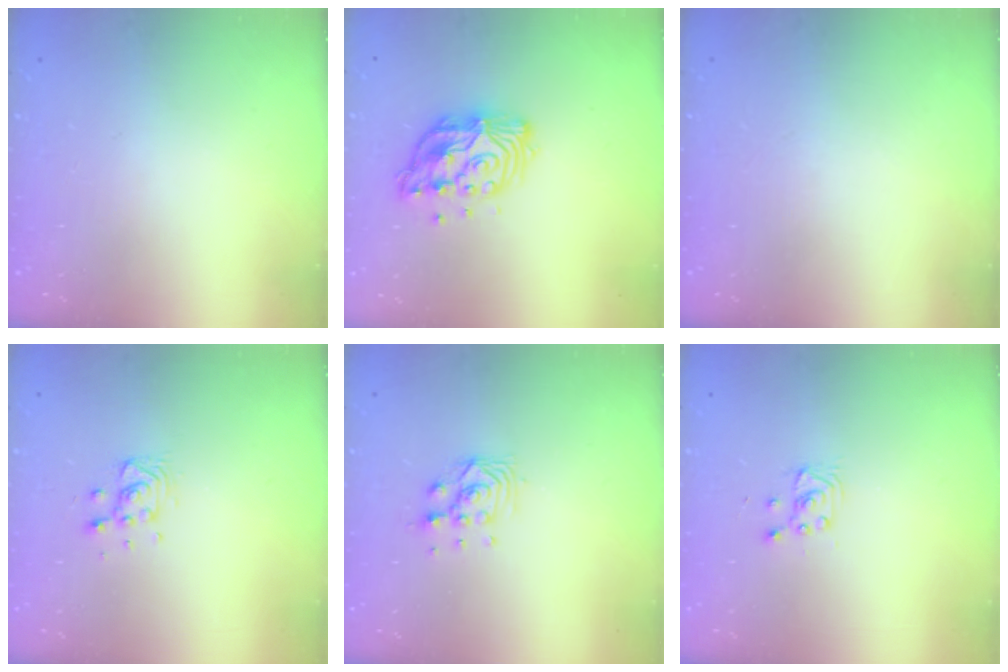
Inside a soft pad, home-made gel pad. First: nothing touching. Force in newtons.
{"total": 12.7, "press": 12.6, "slide": 1.0}
{"total": 0.0}
{"total": 9.3, "press": 9.0, "slide": 2.3}
{"total": 6.1, "press": 6.1, "slide": 0.9}
{"total": 2.9, "press": 2.9, "slide": 0.4}